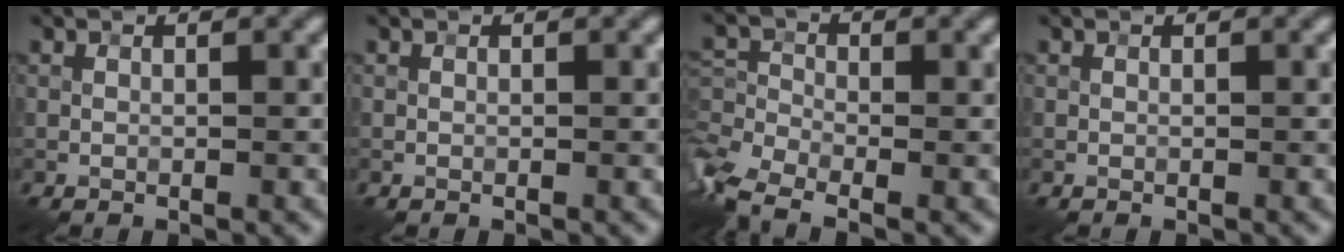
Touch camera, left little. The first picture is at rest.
{"total": 0.0}
{"total": 5.5, "force": [-3.5, 2.8, 3.2], "torque": [-0.076, -0.011, -0.073]}
{"total": 0.0}